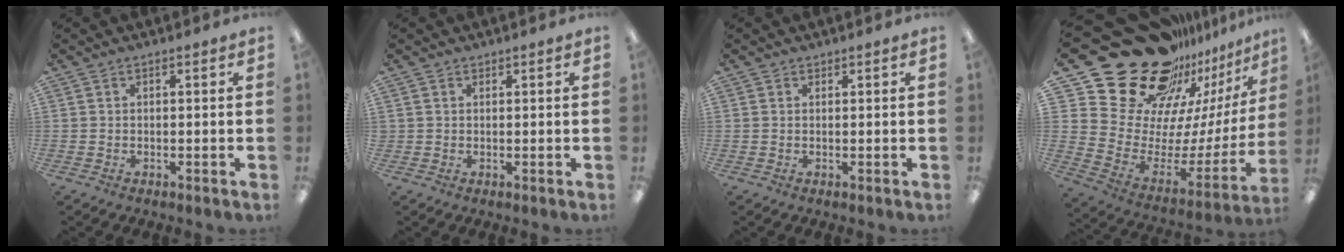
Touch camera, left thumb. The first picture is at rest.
{"total": 0.8, "force": [0.5, 0.6, -0.1], "torque": [0.002, 0.002, 0.010]}
{"total": 0.6, "force": [0.5, 0.2, 0.0], "torque": [0.001, 0.001, 0.010]}
{"total": 30.2, "force": [21.8, 15.4, 14.1], "torque": [-0.212, -0.189, 0.436]}